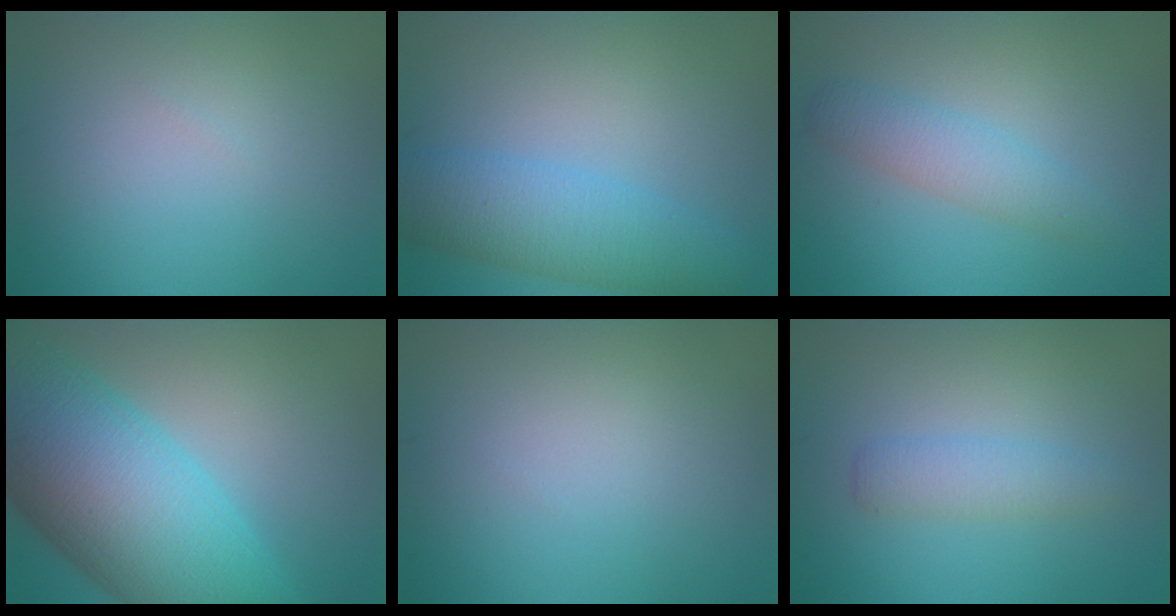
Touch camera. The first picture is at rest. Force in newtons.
{"total": 5.6, "press": 5.6, "slide": 0.2}
{"total": 2.8, "press": 2.8, "slide": 0.1}
{"total": 15.0, "press": 15.0, "slide": 0.5}
{"total": 0.0}
{"total": 2.1, "press": 2.1, "slide": 0.1}